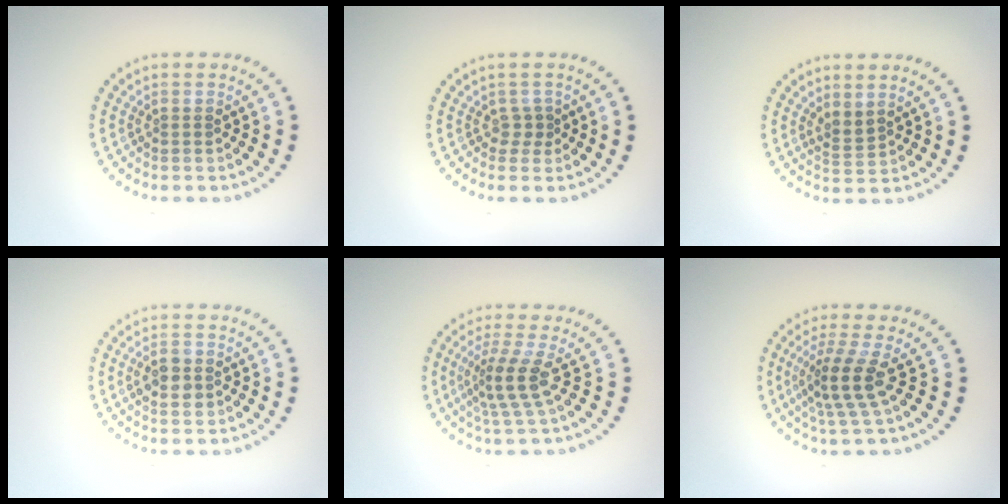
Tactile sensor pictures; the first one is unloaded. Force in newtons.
{"total": 1.1, "press": 0.8, "slide": 0.8}
{"total": 1.7, "press": 1.2, "slide": 1.2}
{"total": 2.7, "press": 2.7, "slide": 0.1}
{"total": 3.3, "press": 2.3, "slide": 2.3}
{"total": 3.8, "press": 2.8, "slide": 2.6}